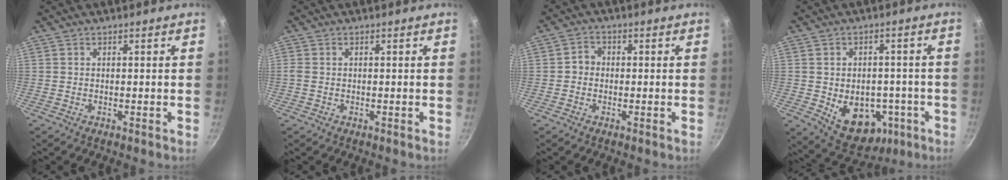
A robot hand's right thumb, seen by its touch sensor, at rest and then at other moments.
{"total": 0.9, "force": [-0.1, 0.6, 0.6], "torque": [-0.019, 0.002, 0.001]}
{"total": 2.6, "force": [-0.4, 2.3, 1.2], "torque": [-0.006, 0.010, -0.014]}
{"total": 12.9, "force": [-4.3, 8.9, 8.3], "torque": [-0.094, 0.017, -0.044]}